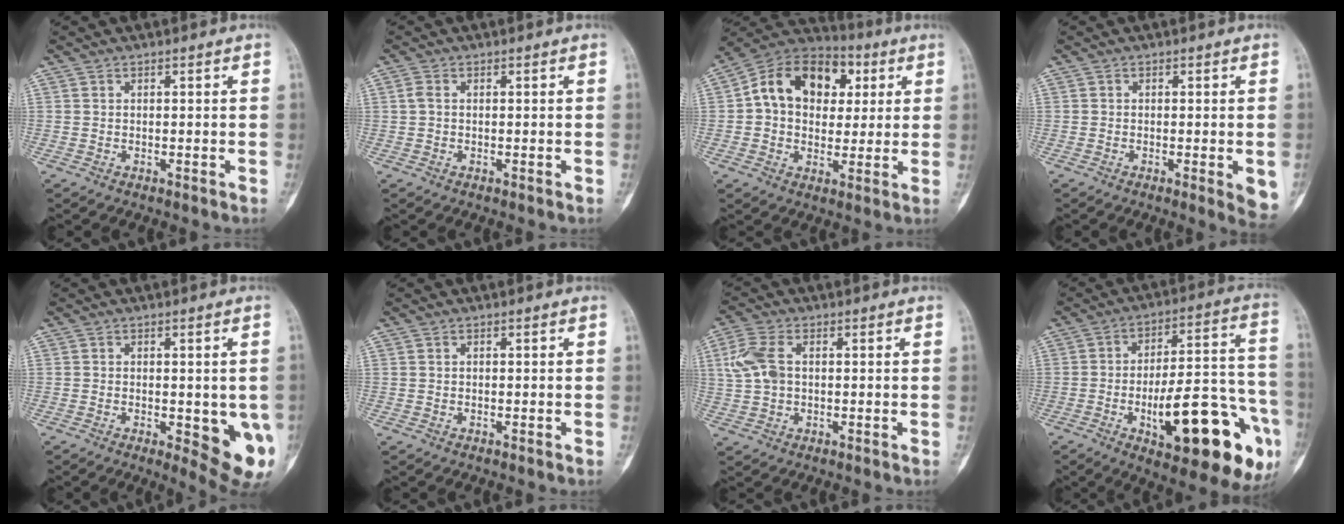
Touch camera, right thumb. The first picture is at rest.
{"total": 1.6, "force": [0.2, 1.0, 1.2], "torque": [-0.030, 0.003, 0.003]}
{"total": 17.0, "force": [3.7, 12.5, 10.9], "torque": [-0.144, 0.020, 0.054]}
{"total": 4.5, "force": [-1.3, 1.1, 4.1], "torque": [-0.047, -0.009, -0.016]}
{"total": 11.5, "force": [-2.5, 4.0, 10.5], "torque": [-0.114, -0.016, -0.018]}
{"total": 0.0}
{"total": 6.9, "force": [1.0, 4.3, 5.3], "torque": [-0.127, 0.012, 0.021]}
{"total": 27.0, "force": [-10.1, 9.1, 23.3], "torque": [-0.283, 0.047, -0.128]}